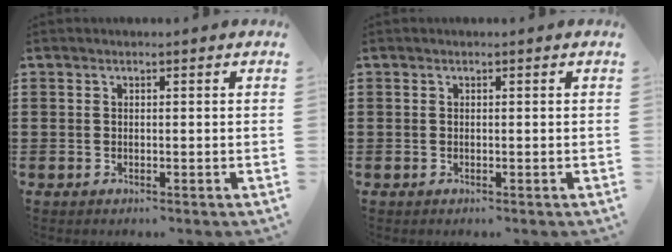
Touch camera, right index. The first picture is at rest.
{"total": 0.0}